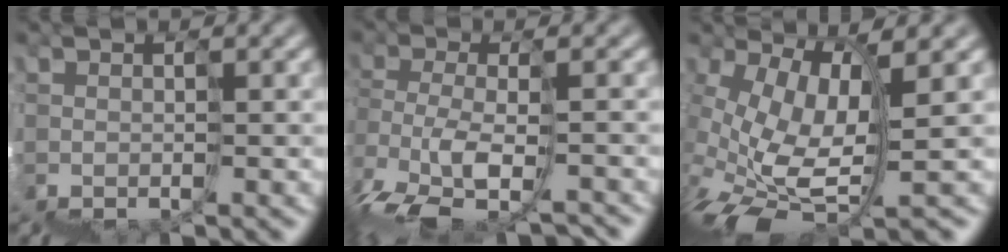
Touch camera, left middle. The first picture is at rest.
{"total": 5.1, "force": [-4.9, 0.4, 1.4], "torque": [-0.048, -0.005, -0.090]}
{"total": 3.2, "force": [-0.2, 0.6, 3.1], "torque": [-0.084, 0.007, -0.004]}